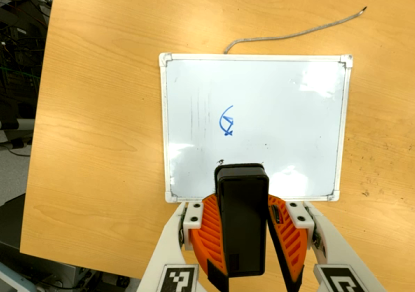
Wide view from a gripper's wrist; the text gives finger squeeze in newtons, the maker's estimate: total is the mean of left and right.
{"total": 8.6, "left": 9.0, "right": 8.3}